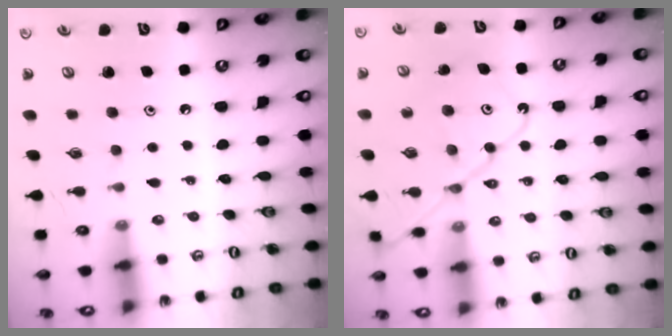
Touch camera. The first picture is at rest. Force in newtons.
{"total": 15.1, "press": 15.0, "slide": 1.5}